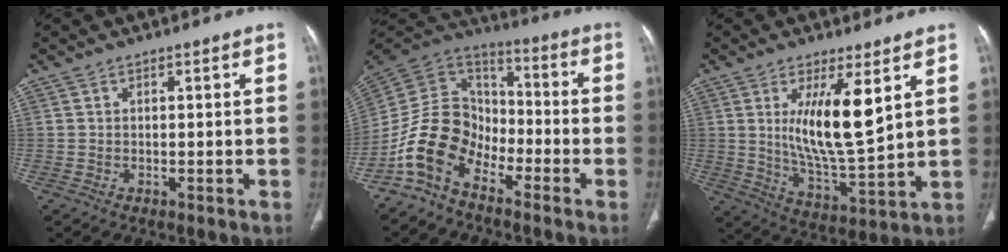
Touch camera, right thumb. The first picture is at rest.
{"total": 13.2, "force": [-7.8, 8.5, 6.5], "torque": [-0.108, 0.078, -0.171]}
{"total": 13.6, "force": [4.4, 3.8, 12.3], "torque": [-0.208, -0.047, 0.087]}